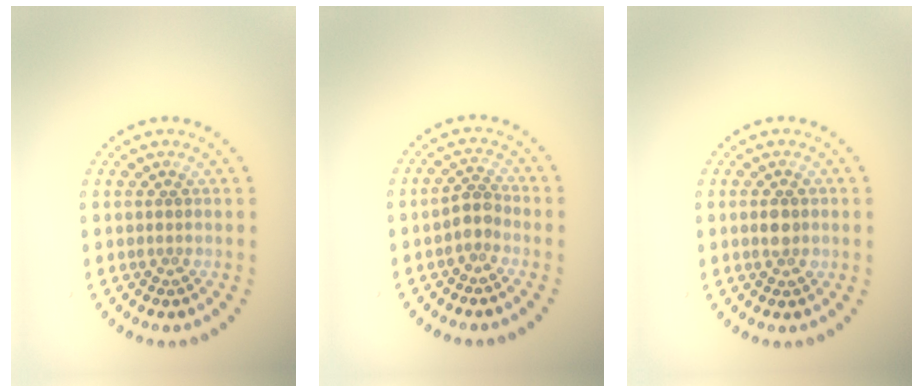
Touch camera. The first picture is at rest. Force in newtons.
{"total": 1.7, "press": 1.4, "slide": 0.9}
{"total": 2.0, "press": 2.0, "slide": 0.2}